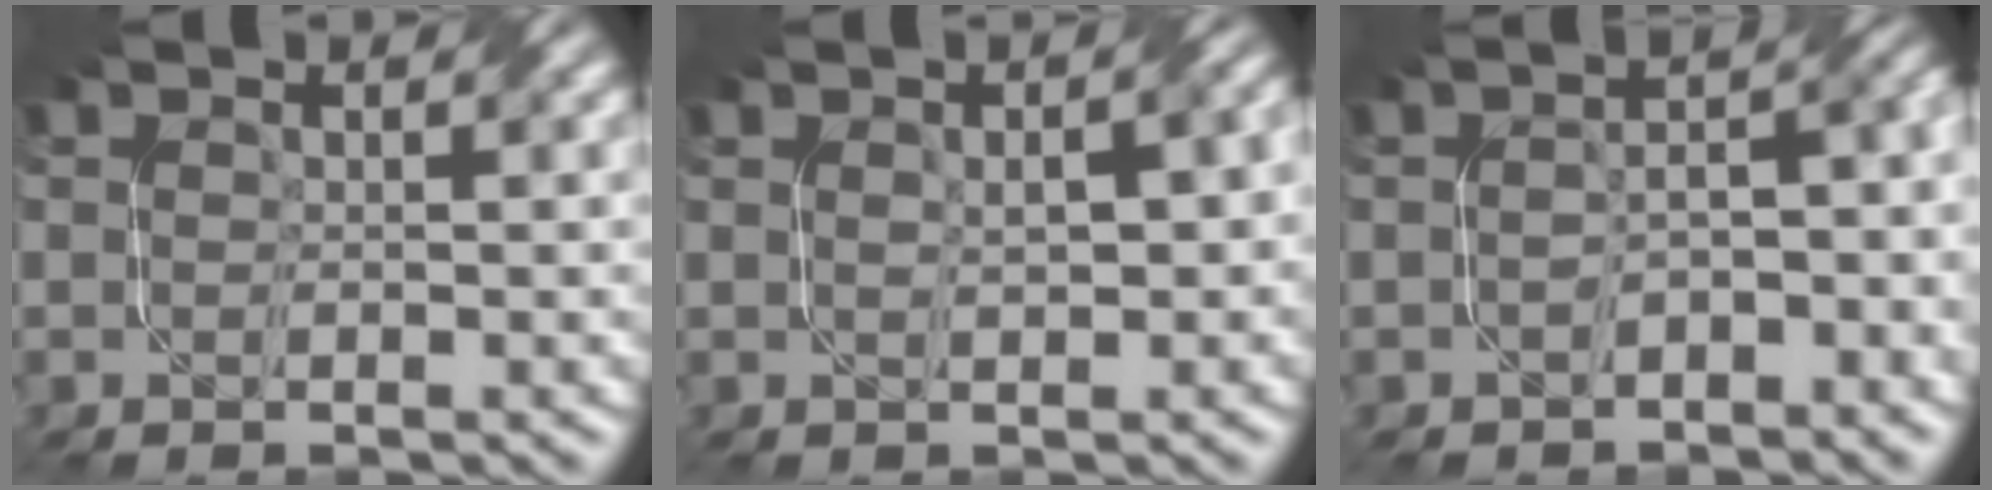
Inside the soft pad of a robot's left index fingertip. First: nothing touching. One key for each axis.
{"total": 3.3, "fx": 0.6, "fy": 1.2, "fz": 3.0, "tx": -0.039, "ty": 0.011, "tz": 0.009}
{"total": 5.3, "fx": -1.7, "fy": 2.4, "fz": 4.4, "tx": -0.051, "ty": 0.007, "tz": -0.027}